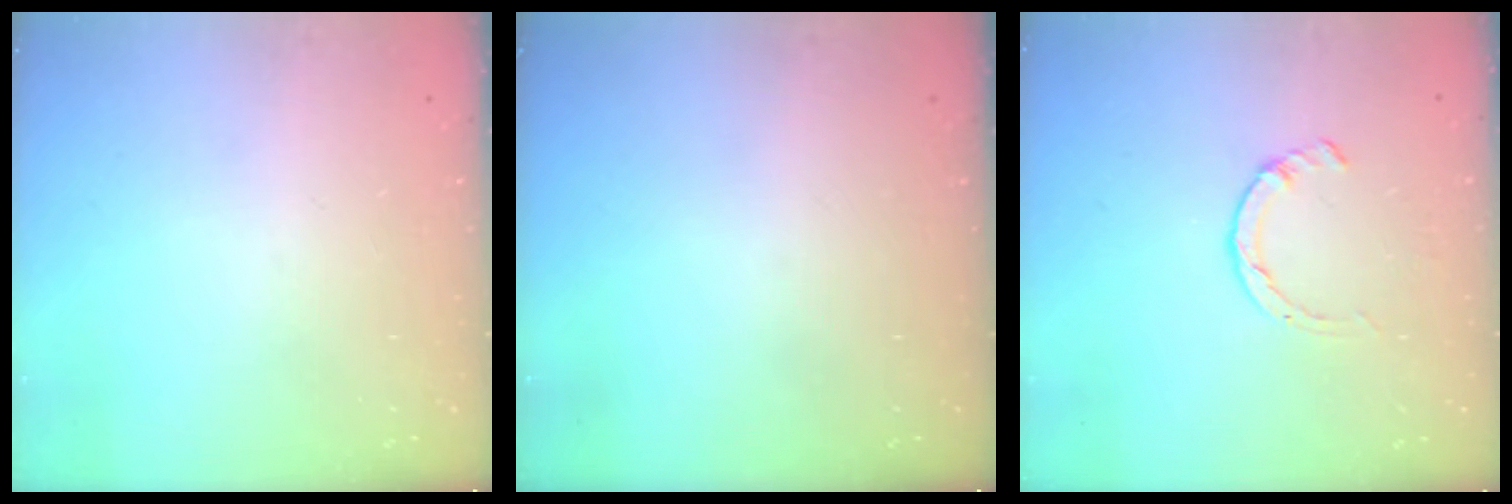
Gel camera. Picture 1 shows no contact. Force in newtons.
{"total": 0.0}
{"total": 1.4, "press": 1.4, "slide": 0.3}